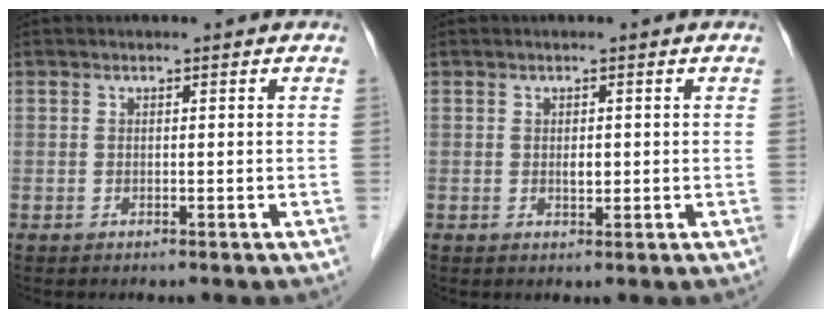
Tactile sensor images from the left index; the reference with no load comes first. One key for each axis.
{"total": 1.2, "fx": 0.1, "fy": 0.6, "fz": 1.0, "tx": -0.018, "ty": -0.001, "tz": 0.005}